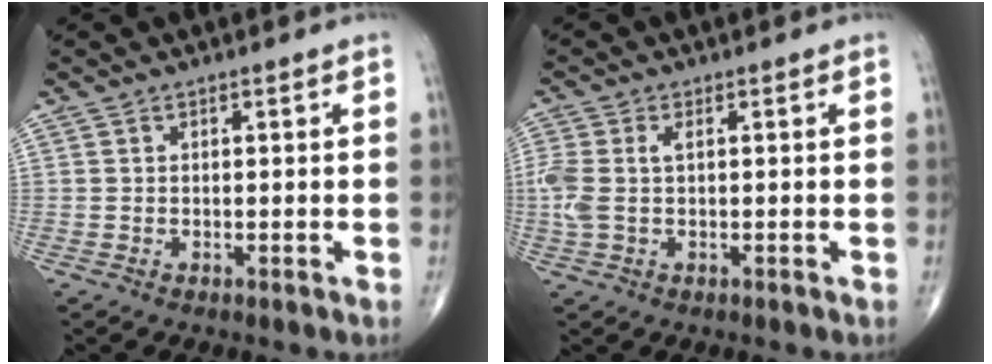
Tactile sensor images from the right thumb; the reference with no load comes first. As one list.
[{"total": 5.3, "force": [0.5, 2.9, 4.5], "torque": [-0.140, 0.016, 0.013]}]